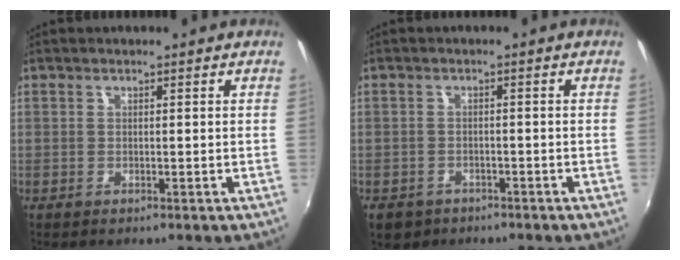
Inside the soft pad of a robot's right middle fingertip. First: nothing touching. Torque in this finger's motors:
{"motor_torque": [-0.09, -0.23, -0.06, 0.02]}